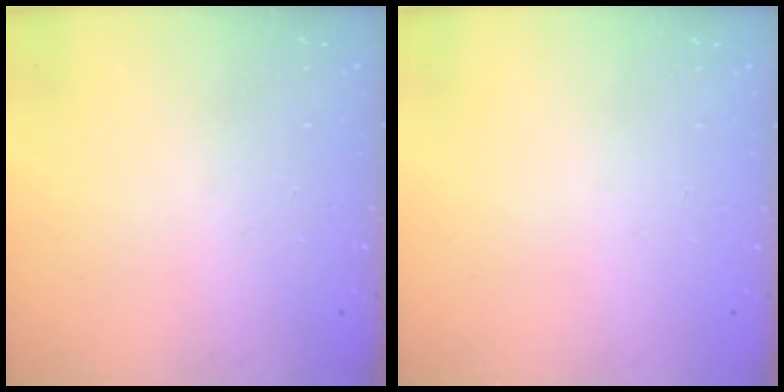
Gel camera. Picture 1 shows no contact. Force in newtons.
{"total": 0.0}